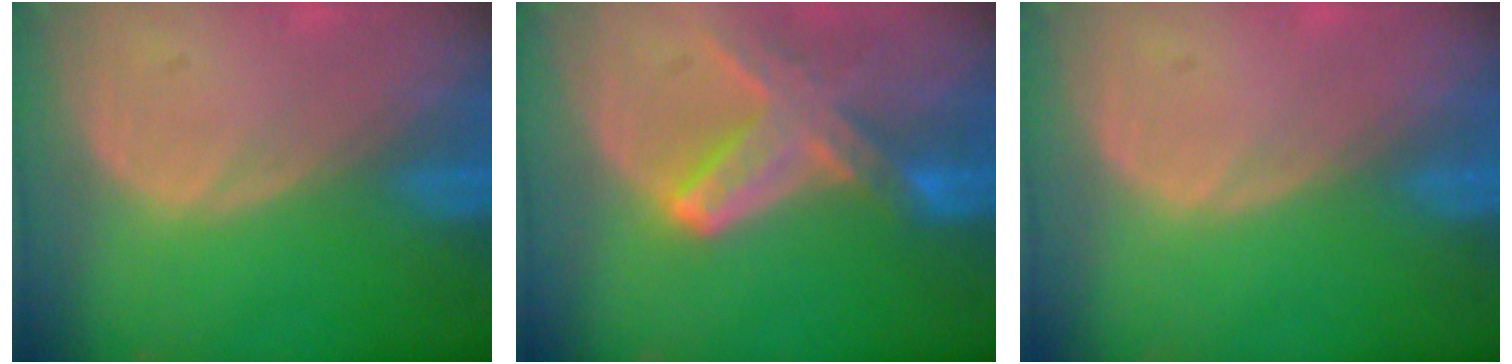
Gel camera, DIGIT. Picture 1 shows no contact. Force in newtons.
{"total": 8.0, "press": 7.0, "slide": 3.8}
{"total": 0.0}